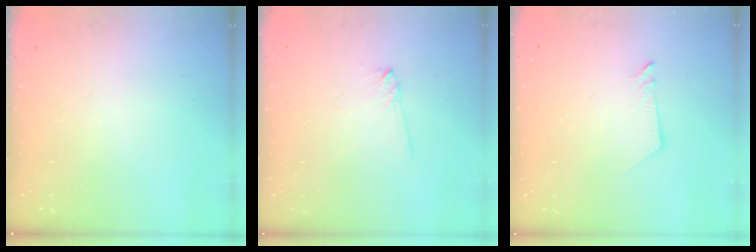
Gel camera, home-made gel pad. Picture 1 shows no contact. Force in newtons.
{"total": 3.6, "press": 3.5, "slide": 0.5}
{"total": 2.6, "press": 2.6, "slide": 0.3}